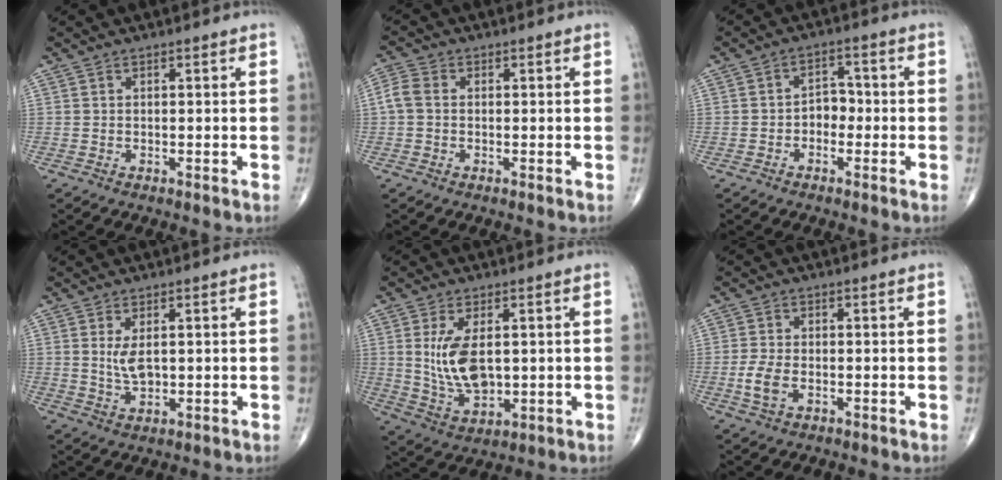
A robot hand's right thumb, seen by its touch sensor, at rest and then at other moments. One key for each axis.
{"total": 3.5, "fx": -0.1, "fy": 2.6, "fz": 2.3, "tx": -0.056, "ty": 0.009, "tz": -0.011}
{"total": 3.8, "fx": -1.2, "fy": 2.8, "fz": 2.3, "tx": -0.016, "ty": 0.022, "tz": -0.031}
{"total": 3.9, "fx": 0.8, "fy": 1.9, "fz": 3.3, "tx": -0.062, "ty": -0.011, "tz": 0.021}
{"total": 10.2, "fx": 1.3, "fy": 5.5, "fz": 8.5, "tx": -0.157, "ty": -0.016, "tz": 0.038}
{"total": 4.2, "fx": -1.1, "fy": 2.3, "fz": 3.3, "tx": -0.077, "ty": 0.002, "tz": -0.022}